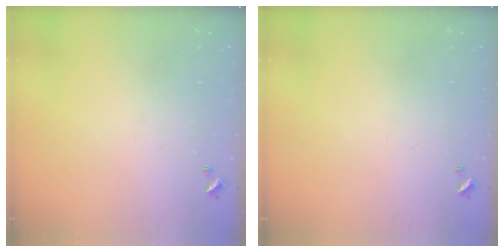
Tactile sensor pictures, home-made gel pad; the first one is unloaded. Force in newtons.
{"total": 0.0}